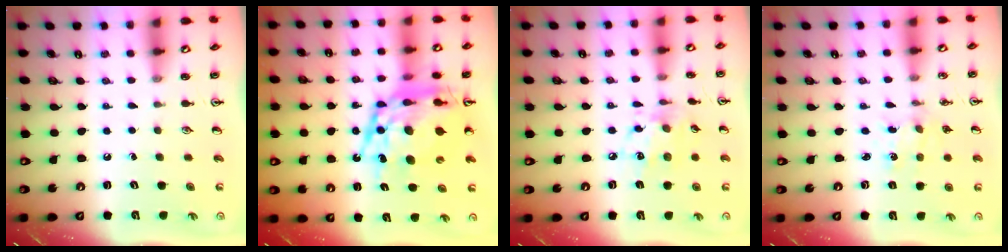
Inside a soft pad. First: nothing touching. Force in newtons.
{"total": 21.4, "press": 21.3, "slide": 2.0}
{"total": 10.1, "press": 10.1, "slide": 0.6}
{"total": 0.8, "press": 0.8, "slide": 0.1}